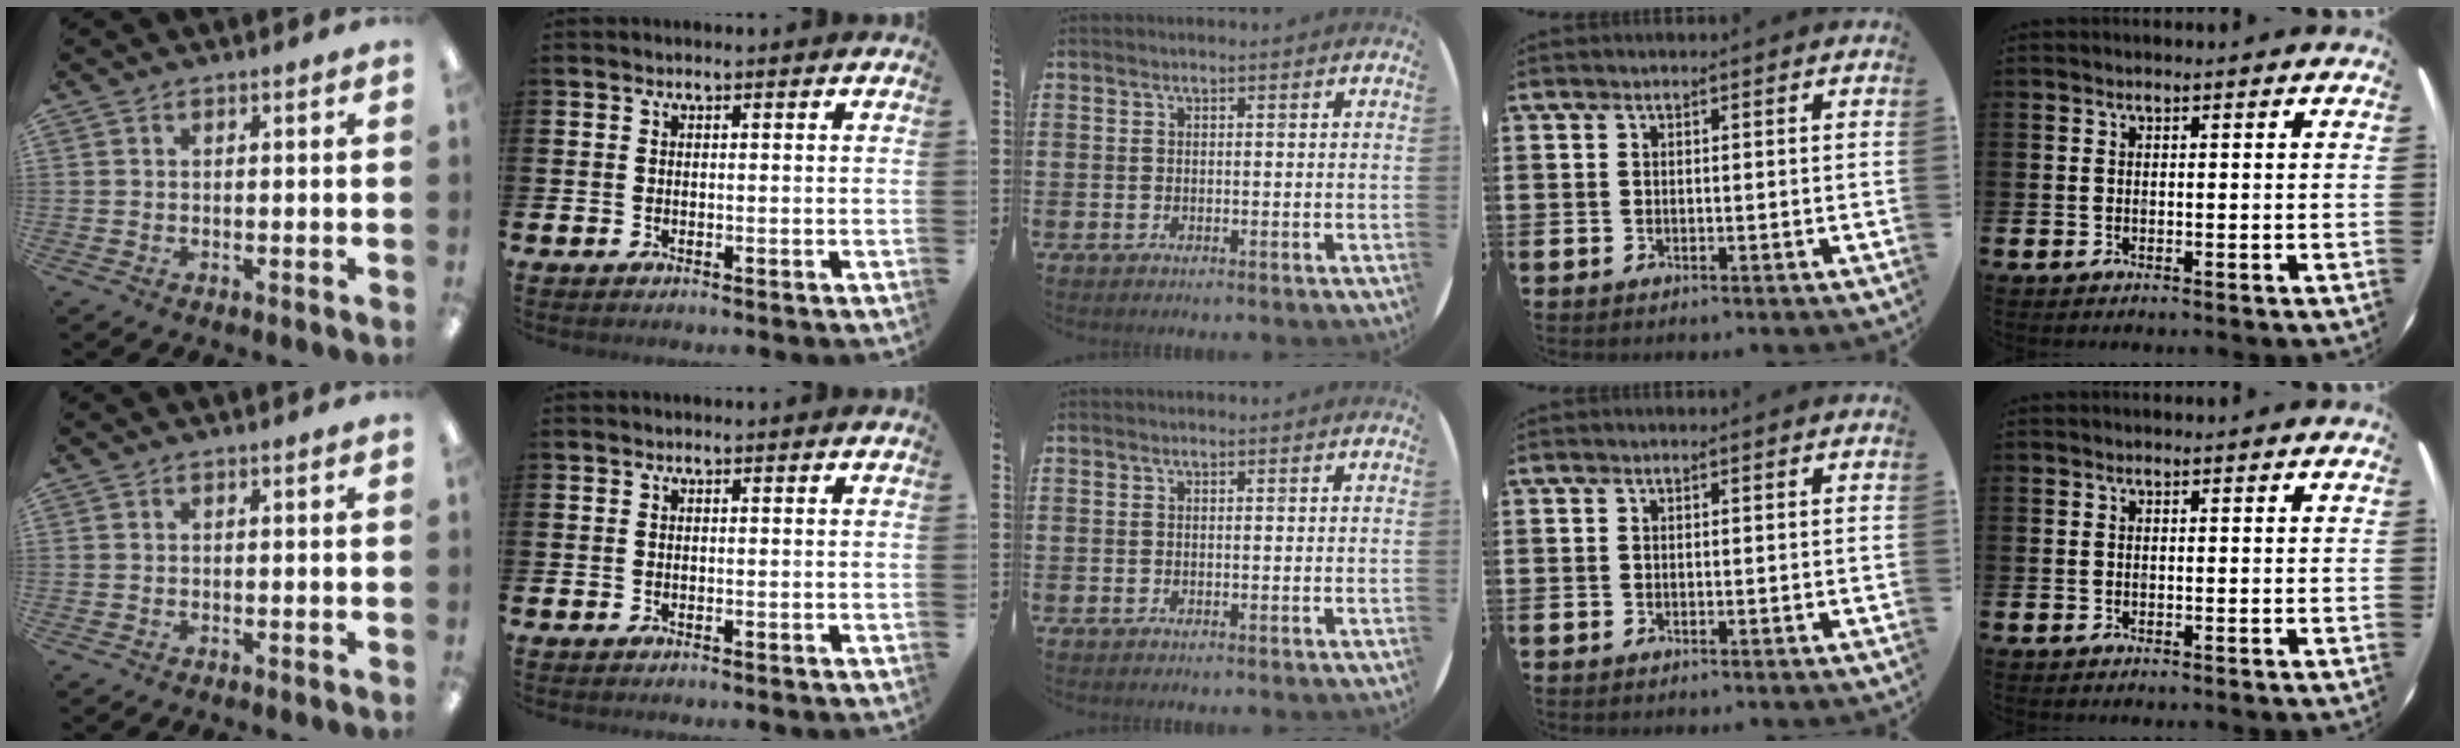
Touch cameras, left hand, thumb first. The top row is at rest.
{}